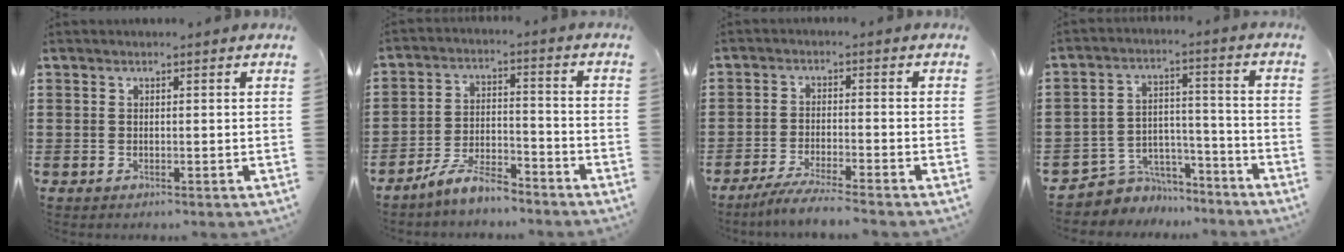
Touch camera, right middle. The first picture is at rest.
{"total": 7.2, "force": [-6.4, 1.6, 2.8], "torque": [-0.060, 0.008, -0.125]}
{"total": 4.3, "force": [-4.0, -0.1, 1.7], "torque": [-0.036, -0.008, -0.078]}
{"total": 5.5, "force": [-4.8, 2.6, 0.1], "torque": [-0.014, 0.014, -0.101]}